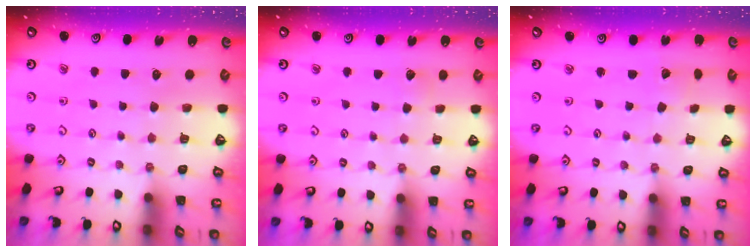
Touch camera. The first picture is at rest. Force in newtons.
{"total": 1.8, "press": 1.8, "slide": 0.2}
{"total": 2.2, "press": 2.2, "slide": 0.2}